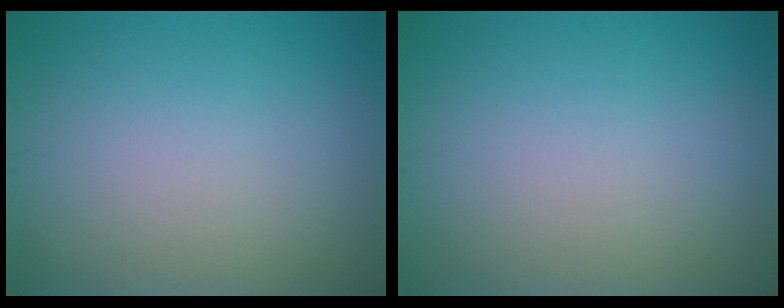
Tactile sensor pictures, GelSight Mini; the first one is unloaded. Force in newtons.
{"total": 0.0}